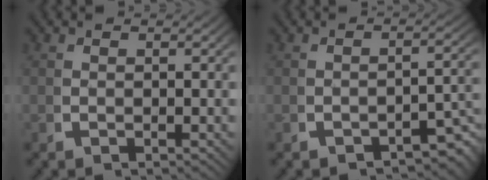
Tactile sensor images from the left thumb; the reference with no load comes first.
{"total": 3.5, "force": [-2.5, 1.1, 2.3], "torque": [-0.027, -0.004, -0.033]}